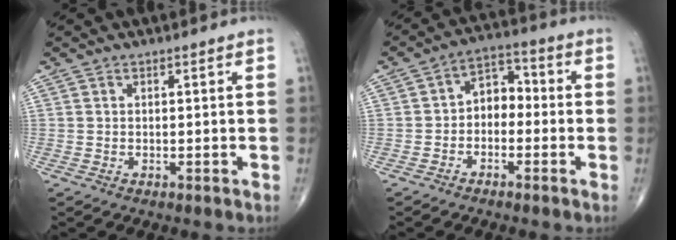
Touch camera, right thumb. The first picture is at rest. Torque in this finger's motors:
{"motor_torque": [-0.35, 0.38, 0.15, -0.03, 0.07]}